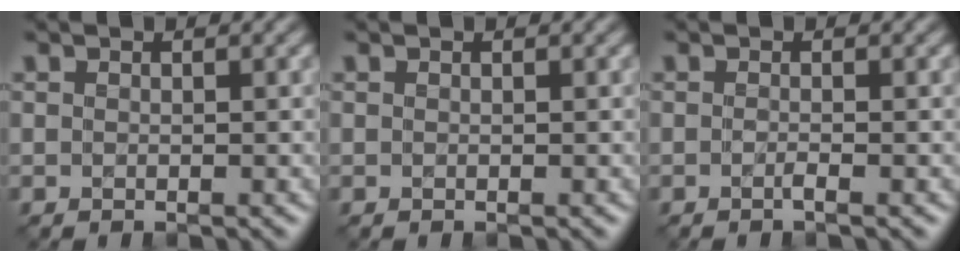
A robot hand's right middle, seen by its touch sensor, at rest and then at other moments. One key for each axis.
{"total": 0.0}
{"total": 1.0, "fx": -0.8, "fy": 0.1, "fz": 0.5, "tx": -0.002, "ty": -0.002, "tz": -0.014}